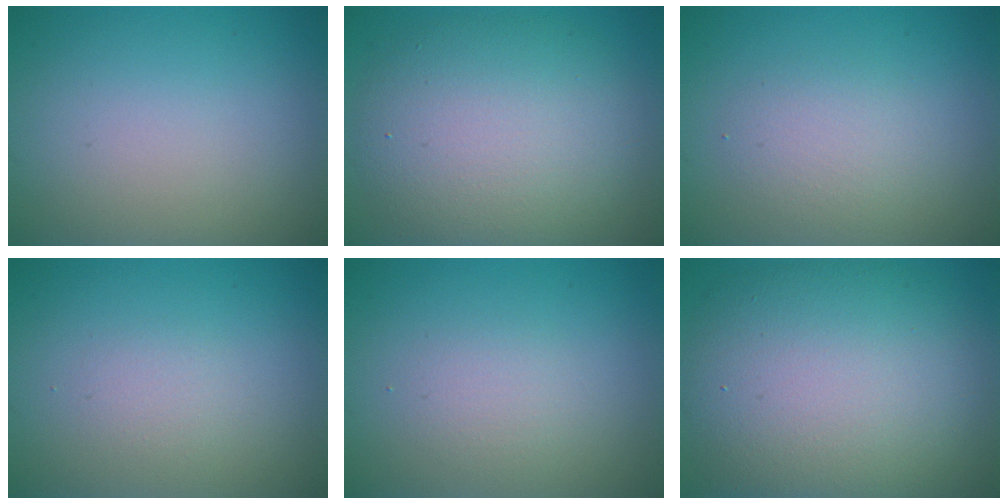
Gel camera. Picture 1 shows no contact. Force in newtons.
{"total": 8.8, "press": 8.8, "slide": 0.8}
{"total": 2.2, "press": 2.2, "slide": 0.1}
{"total": 1.2, "press": 1.2, "slide": 0.1}
{"total": 1.5, "press": 1.5, "slide": 0.1}
{"total": 12.1, "press": 12.1, "slide": 0.6}